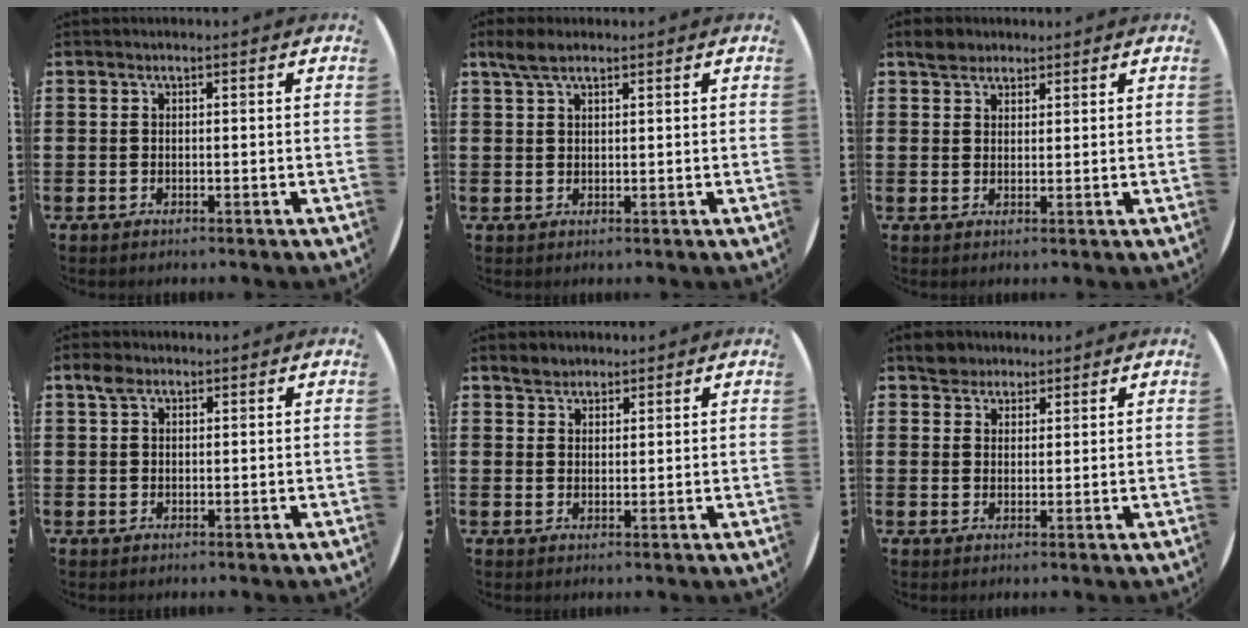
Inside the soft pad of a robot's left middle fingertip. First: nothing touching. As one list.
[{"total": 3.0, "force": [2.2, 1.0, 1.7], "torque": [-0.039, 0.007, 0.040]}, {"total": 2.5, "force": [2.2, 1.1, 0.2], "torque": [0.007, 0.001, 0.039]}, {"total": 1.8, "force": [1.2, 1.1, 0.8], "torque": [-0.011, 0.002, 0.021]}, {"total": 2.3, "force": [2.1, 1.0, 0.1], "torque": [0.003, 0.000, 0.041]}, {"total": 3.1, "force": [2.7, 1.4, 0.0], "torque": [-0.001, 0.005, 0.053]}]